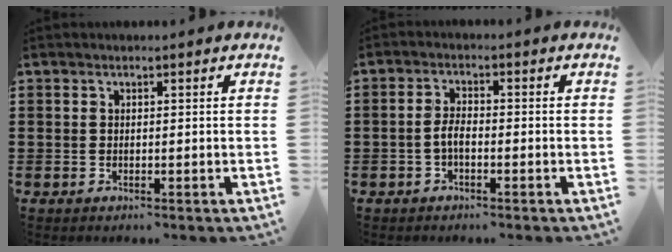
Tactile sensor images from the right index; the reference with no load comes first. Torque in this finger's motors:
{"motor_torque": [0.57, -0.48, 0.17, 0.04]}